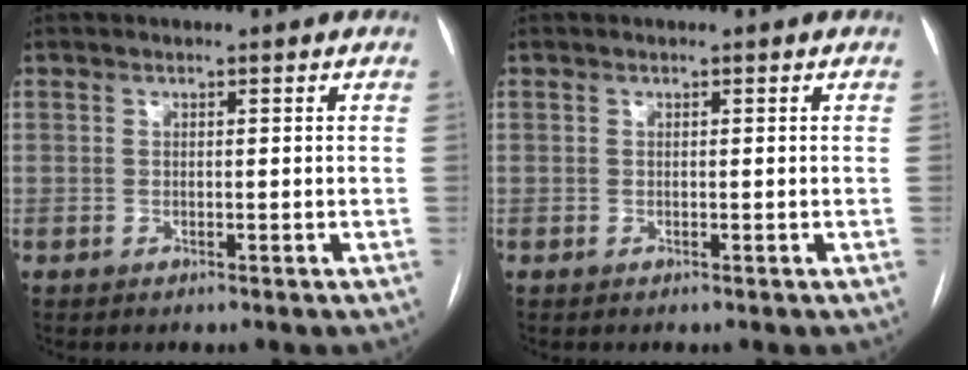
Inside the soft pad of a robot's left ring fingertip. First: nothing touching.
{"total": 0.0}